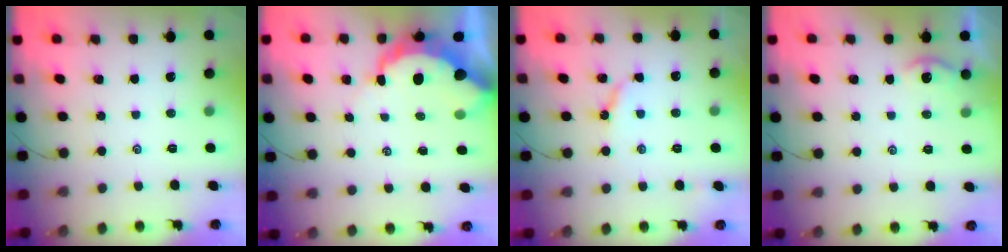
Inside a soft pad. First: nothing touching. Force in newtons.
{"total": 8.9, "press": 8.9, "slide": 0.9}
{"total": 4.5, "press": 4.5, "slide": 0.2}
{"total": 2.6, "press": 2.6, "slide": 0.3}